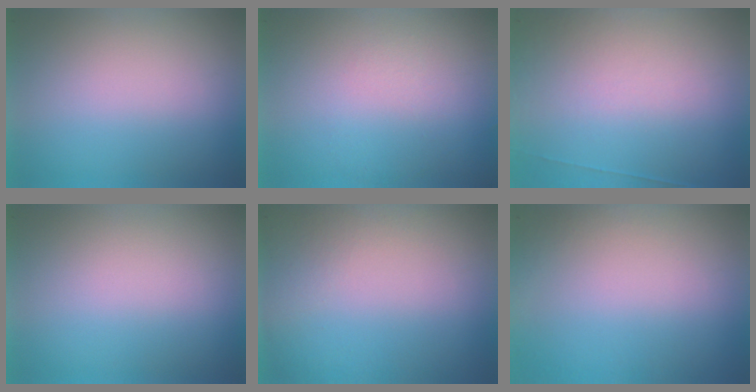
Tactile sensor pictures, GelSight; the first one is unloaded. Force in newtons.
{"total": 1.3}
{"total": 7.8}
{"total": 0.0}
{"total": 5.9}
{"total": 2.8}